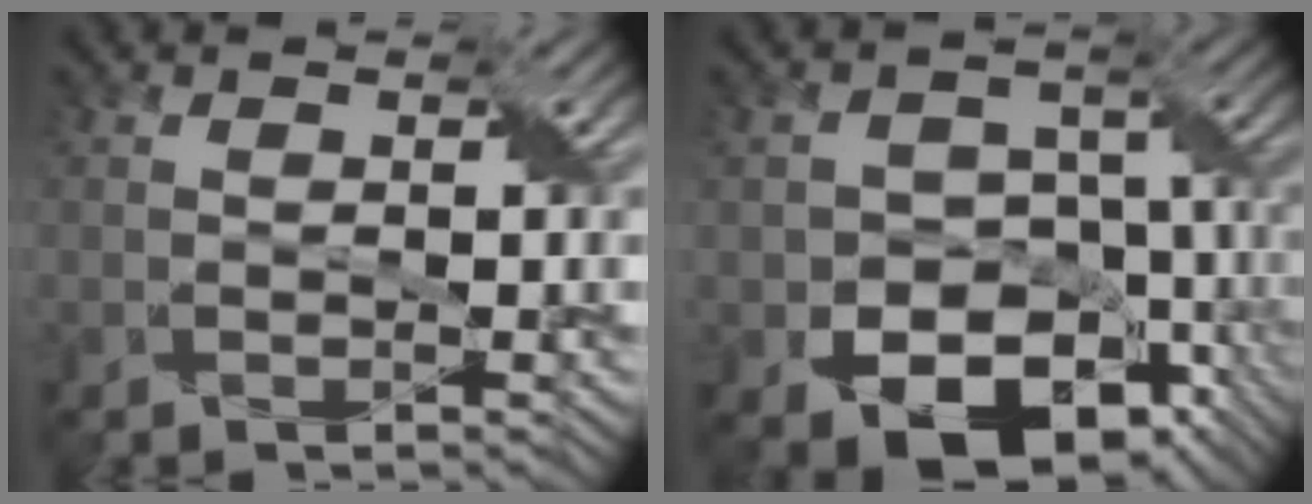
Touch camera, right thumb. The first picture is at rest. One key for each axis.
{"total": 15.3, "fx": -7.6, "fy": 10.9, "fz": 7.7, "tx": -0.114, "ty": -0.023, "tz": -0.111}